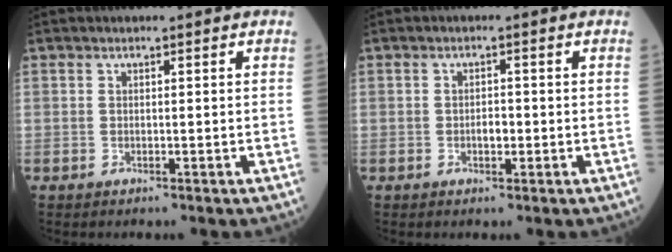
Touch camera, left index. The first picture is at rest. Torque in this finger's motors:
{"motor_torque": [0.48, 0.04, 0.01, 0.00]}